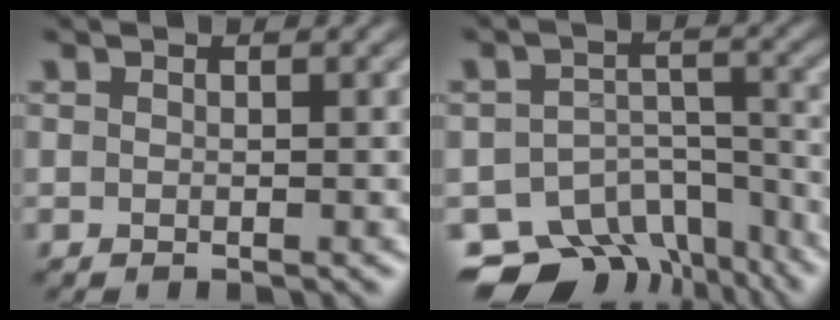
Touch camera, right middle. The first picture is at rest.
{"total": 12.1, "force": [-9.9, 6.5, 2.6], "torque": [-0.027, -0.004, -0.130]}